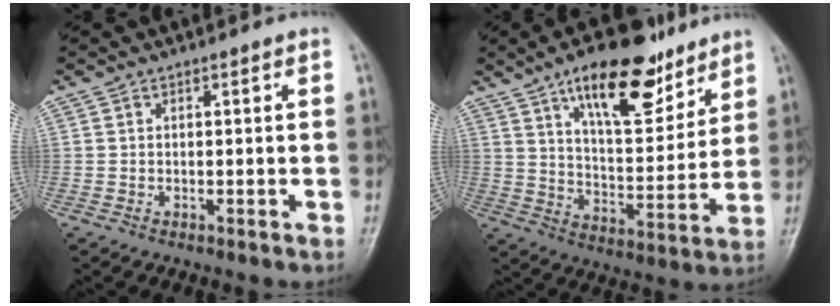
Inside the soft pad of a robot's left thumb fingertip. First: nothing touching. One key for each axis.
{"total": 18.2, "fx": 11.6, "fy": 7.3, "fz": 12.0, "tx": -0.144, "ty": -0.057, "tz": 0.191}